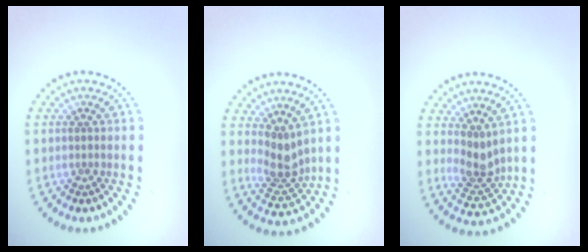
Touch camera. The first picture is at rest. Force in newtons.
{"total": 2.9, "press": 2.1, "slide": 1.9}
{"total": 2.6, "press": 2.0, "slide": 1.5}